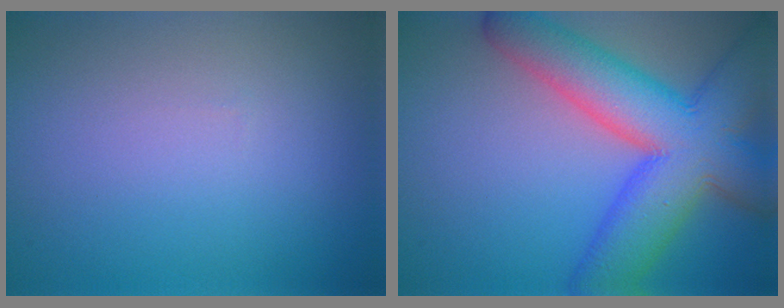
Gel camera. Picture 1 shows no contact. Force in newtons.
{"total": 11.7, "press": 11.7, "slide": 0.6}